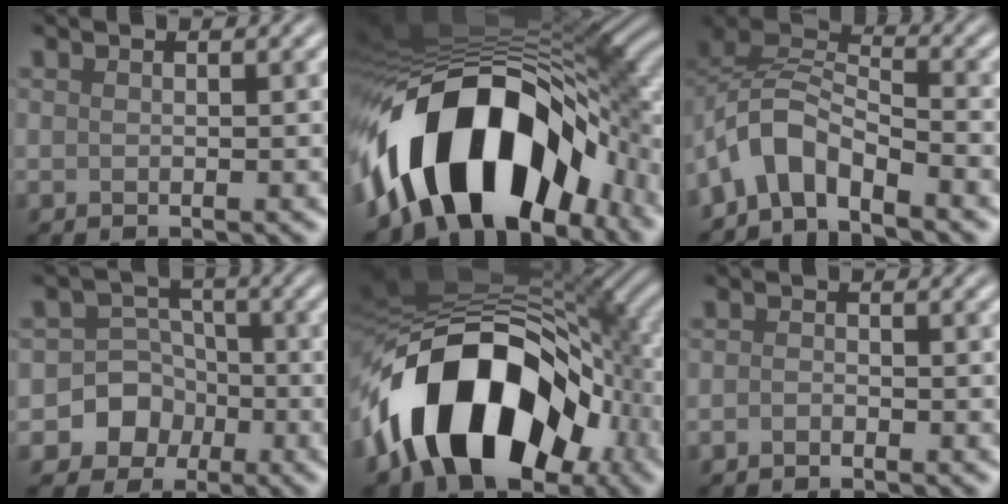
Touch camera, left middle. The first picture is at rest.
{"total": 14.8, "force": [-6.1, 8.1, 10.9], "torque": [-0.168, 0.005, -0.105]}
{"total": 4.5, "force": [-3.2, 2.1, 2.4], "torque": [-0.033, 0.008, -0.071]}
{"total": 6.9, "force": [-2.6, 6.3, 1.1], "torque": [0.003, 0.015, -0.066]}
{"total": 15.6, "force": [-5.2, 9.9, 11.0], "torque": [-0.167, -0.001, -0.095]}
{"total": 0.7, "force": [-0.6, 0.3, 0.4], "torque": [-0.009, 0.002, -0.015]}